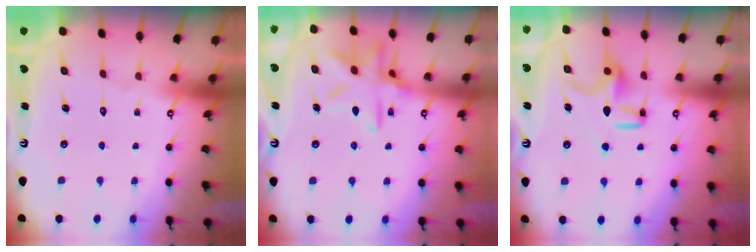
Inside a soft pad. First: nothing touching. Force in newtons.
{"total": 13.4, "press": 13.3, "slide": 0.8}
{"total": 9.7, "press": 9.7, "slide": 0.2}